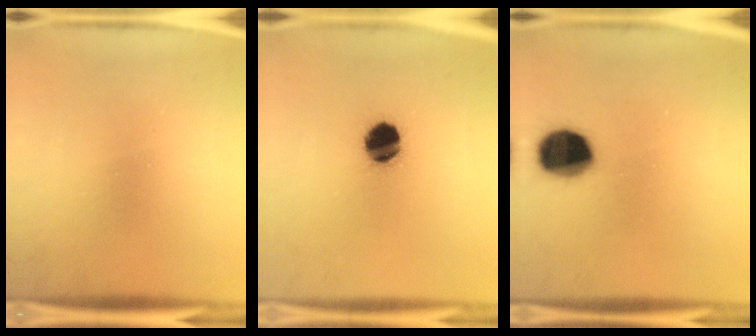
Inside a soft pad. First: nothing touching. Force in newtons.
{"total": 9.4}
{"total": 12.8}